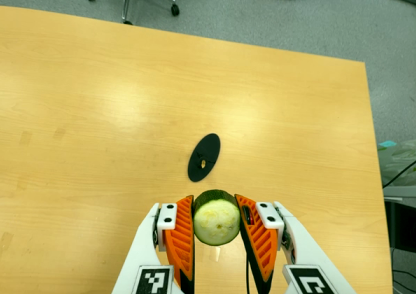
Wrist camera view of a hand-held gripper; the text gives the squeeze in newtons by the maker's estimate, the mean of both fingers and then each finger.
{"total": 12.1, "left": 11.0, "right": 13.2}